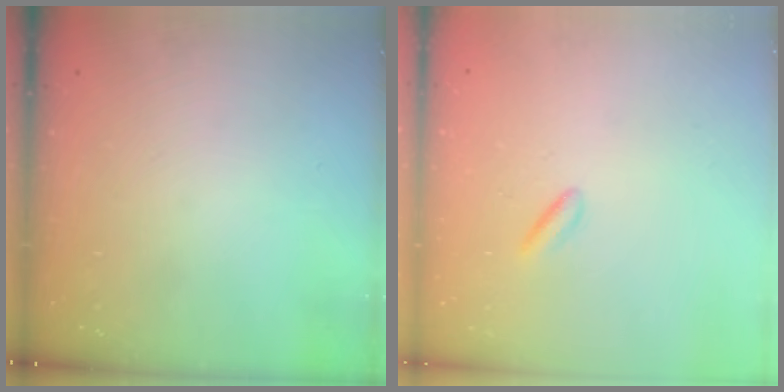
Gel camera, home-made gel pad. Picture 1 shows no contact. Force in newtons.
{"total": 2.2, "press": 2.1, "slide": 0.8}